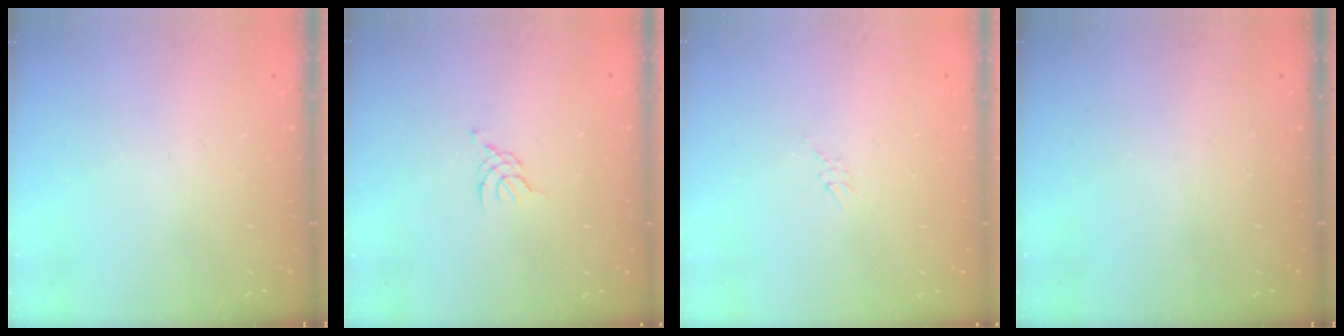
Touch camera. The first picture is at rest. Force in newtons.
{"total": 0.8, "press": 0.7, "slide": 0.3}
{"total": 2.6, "press": 2.6, "slide": 0.2}
{"total": 0.0}